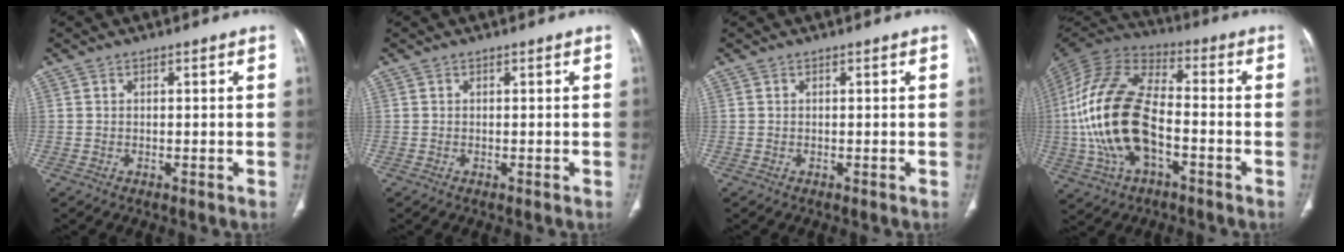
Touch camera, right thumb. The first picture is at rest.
{"total": 0.0}
{"total": 0.0}
{"total": 20.9, "force": [-3.8, 11.1, 17.3], "torque": [-0.360, 0.025, -0.071]}